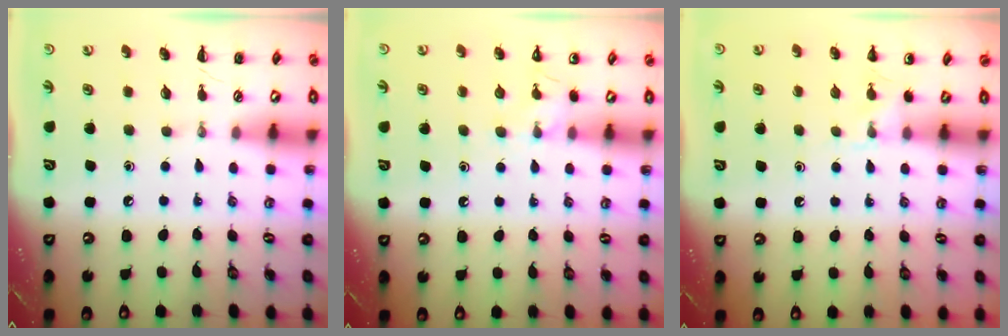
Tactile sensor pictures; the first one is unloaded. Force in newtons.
{"total": 5.8, "press": 5.7, "slide": 1.3}
{"total": 4.6, "press": 4.3, "slide": 1.8}